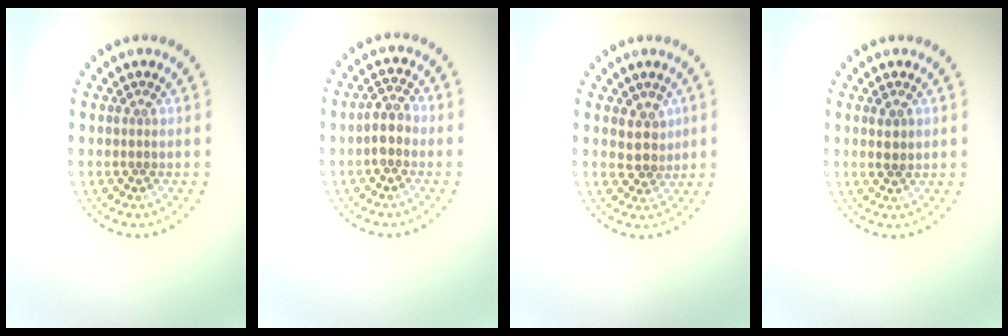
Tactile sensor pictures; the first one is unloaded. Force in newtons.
{"total": 2.3, "press": 2.0, "slide": 1.0}
{"total": 2.3, "press": 1.9, "slide": 1.3}
{"total": 1.3, "press": 1.2, "slide": 0.5}